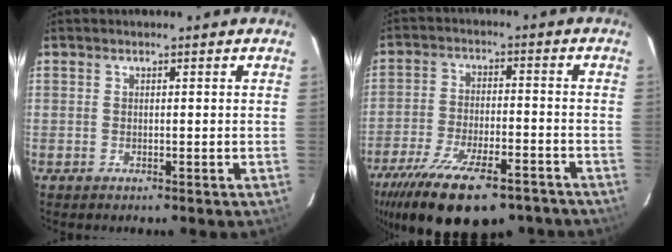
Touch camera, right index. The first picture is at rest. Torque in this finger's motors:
{"motor_torque": [2.14, 0.00, 1.05, 0.21]}